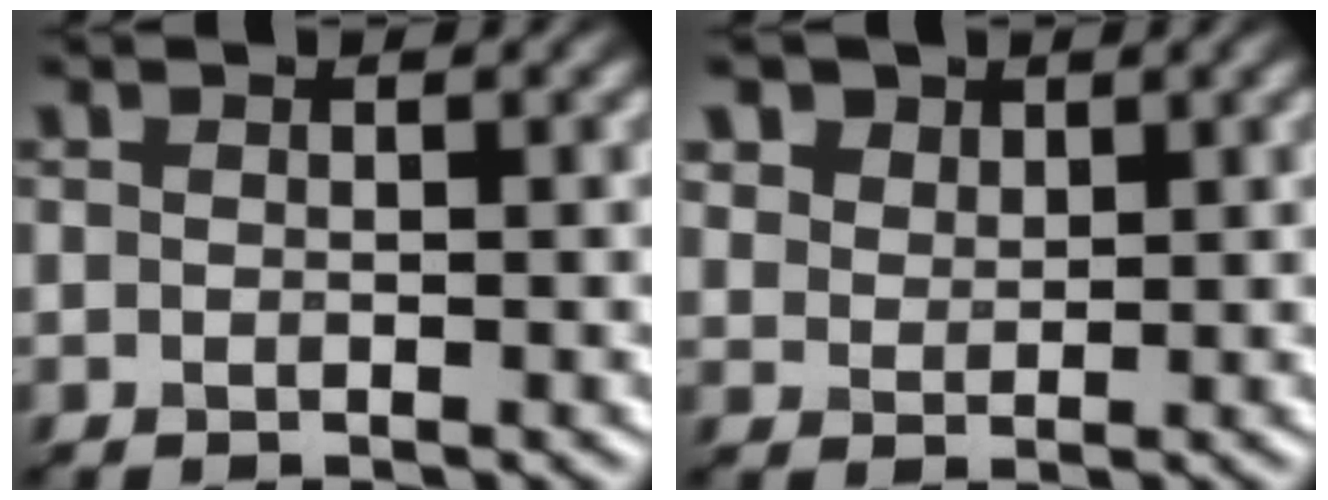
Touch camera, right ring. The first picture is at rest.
{"total": 2.5, "force": [2.4, 0.9, -0.1], "torque": [-0.046, 0.001, 0.070]}